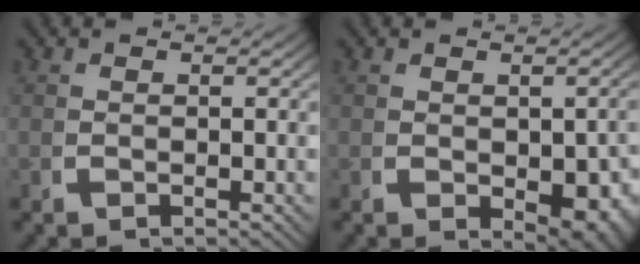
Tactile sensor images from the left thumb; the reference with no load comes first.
{"total": 4.3, "force": [-0.5, 2.5, 3.4], "torque": [-0.042, -0.027, 0.012]}